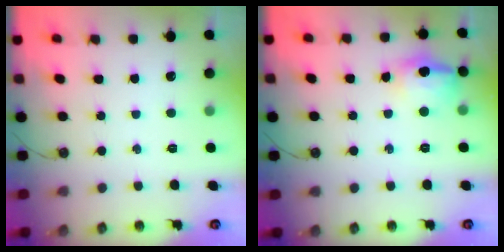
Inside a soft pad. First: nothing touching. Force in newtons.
{"total": 13.3, "press": 13.2, "slide": 1.4}